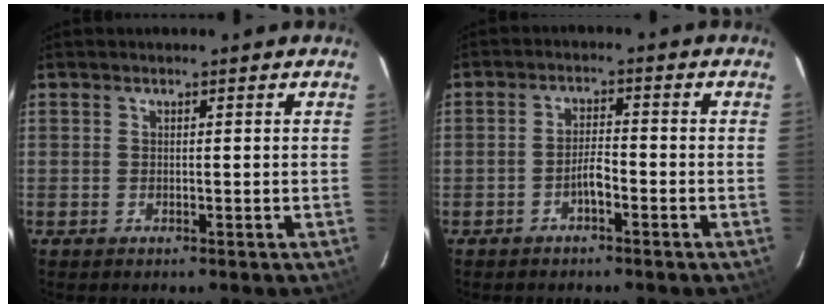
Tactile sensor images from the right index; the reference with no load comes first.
{"total": 2.9, "force": [-1.9, 0.6, 2.1], "torque": [-0.044, 0.008, -0.033]}